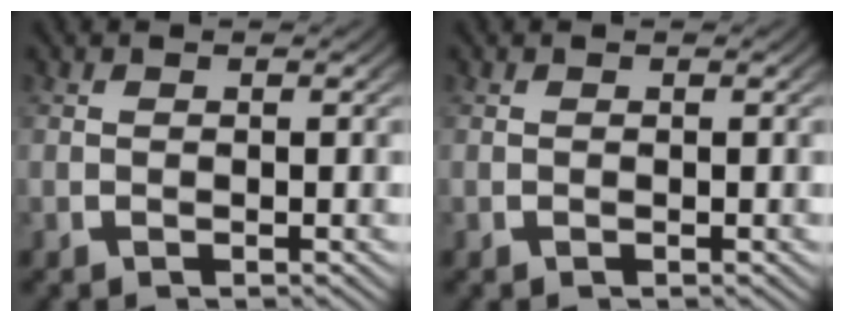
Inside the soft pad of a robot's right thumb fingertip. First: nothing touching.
{"total": 0.0}